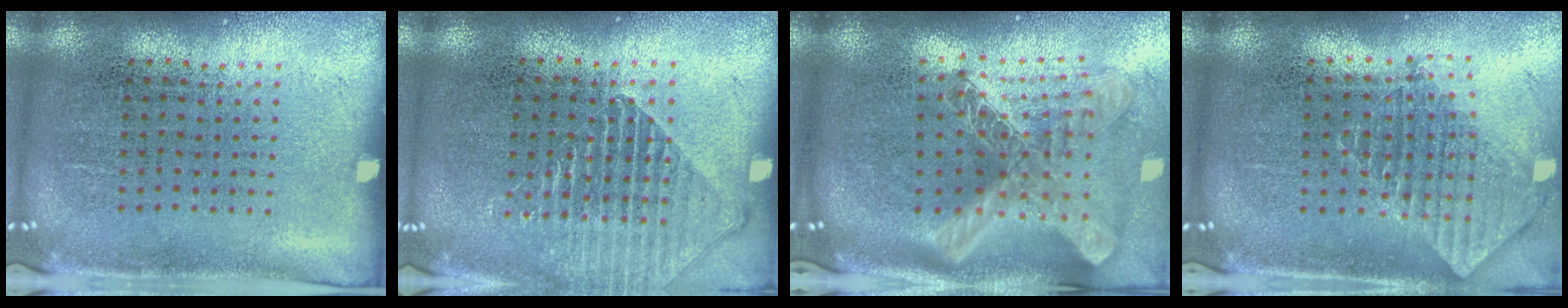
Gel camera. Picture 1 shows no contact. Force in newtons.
{"total": 1.3, "press": 1.3, "slide": 0.4}
{"total": 2.9, "press": 2.1, "slide": 2.0}
{"total": 2.0, "press": 1.5, "slide": 1.3}